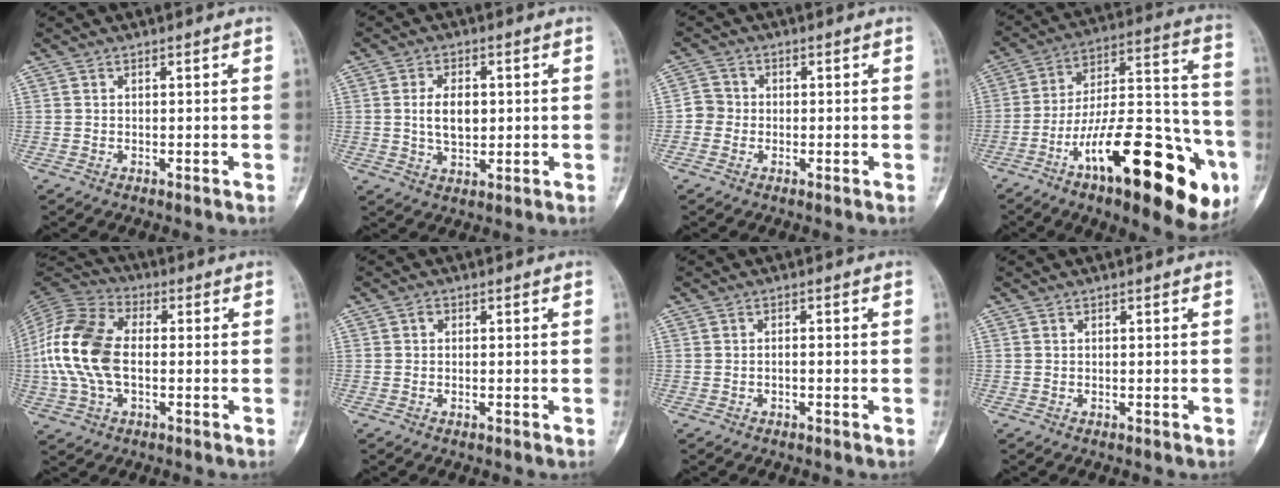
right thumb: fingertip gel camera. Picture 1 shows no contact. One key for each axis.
{"total": 6.4, "fx": 0.5, "fy": 3.9, "fz": 5.1, "tx": -0.076, "ty": -0.003, "tz": 0.010}
{"total": 3.0, "fx": -0.7, "fy": 2.8, "fz": 0.7, "tx": 0.003, "ty": 0.009, "tz": -0.024}
{"total": 30.8, "fx": -13.1, "fy": 10.3, "fz": 25.9, "tx": -0.351, "ty": 0.065, "tz": -0.193}
{"total": 15.6, "fx": -0.7, "fy": 9.6, "fz": 12.4, "tx": -0.264, "ty": 0.026, "tz": -0.017}
{"total": 1.1, "fx": 0.0, "fy": 0.8, "fz": 0.8, "tx": -0.011, "ty": 0.001, "tz": -0.004}
{"total": 0.8, "fx": -0.3, "fy": 0.3, "fz": 0.6, "tx": -0.013, "ty": 0.006, "tz": -0.004}
{"total": 0.0}